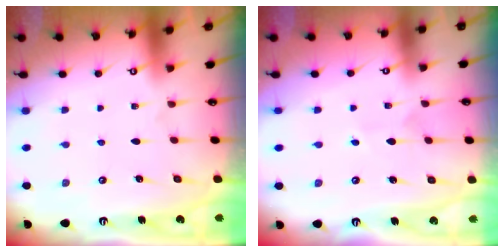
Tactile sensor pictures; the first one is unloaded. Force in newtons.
{"total": 2.8, "press": 2.7, "slide": 0.3}